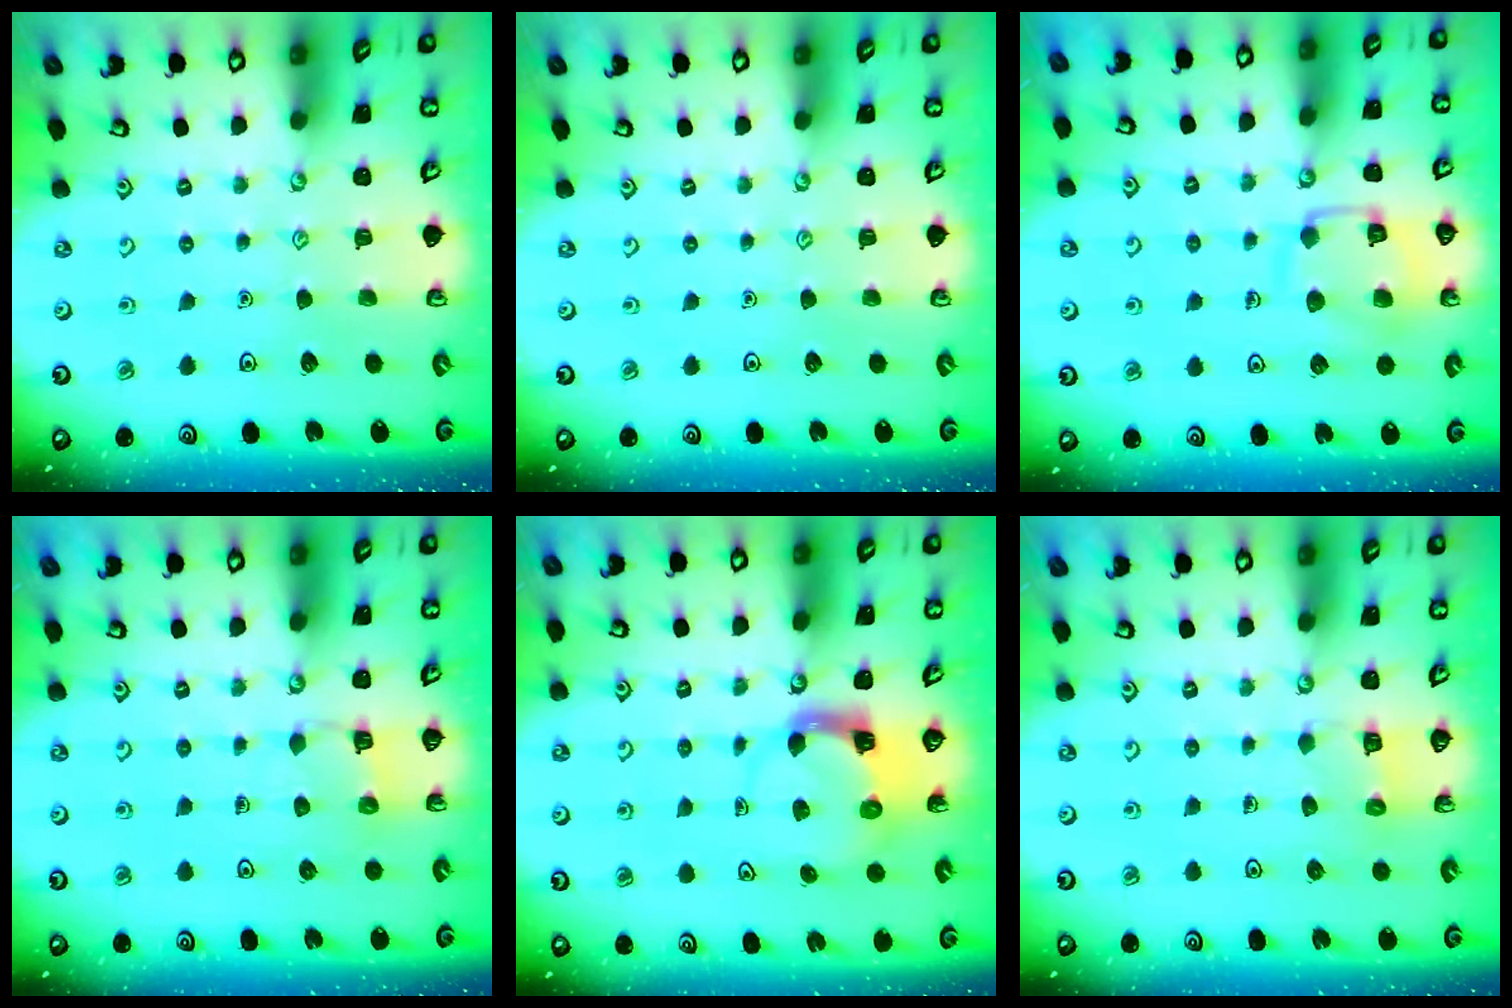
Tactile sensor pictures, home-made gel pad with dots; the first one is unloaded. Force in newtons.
{"total": 0.0}
{"total": 11.7, "press": 11.7, "slide": 0.7}
{"total": 4.6, "press": 4.6, "slide": 0.3}
{"total": 3.9, "press": 3.9, "slide": 0.4}
{"total": 5.7, "press": 5.7, "slide": 0.3}